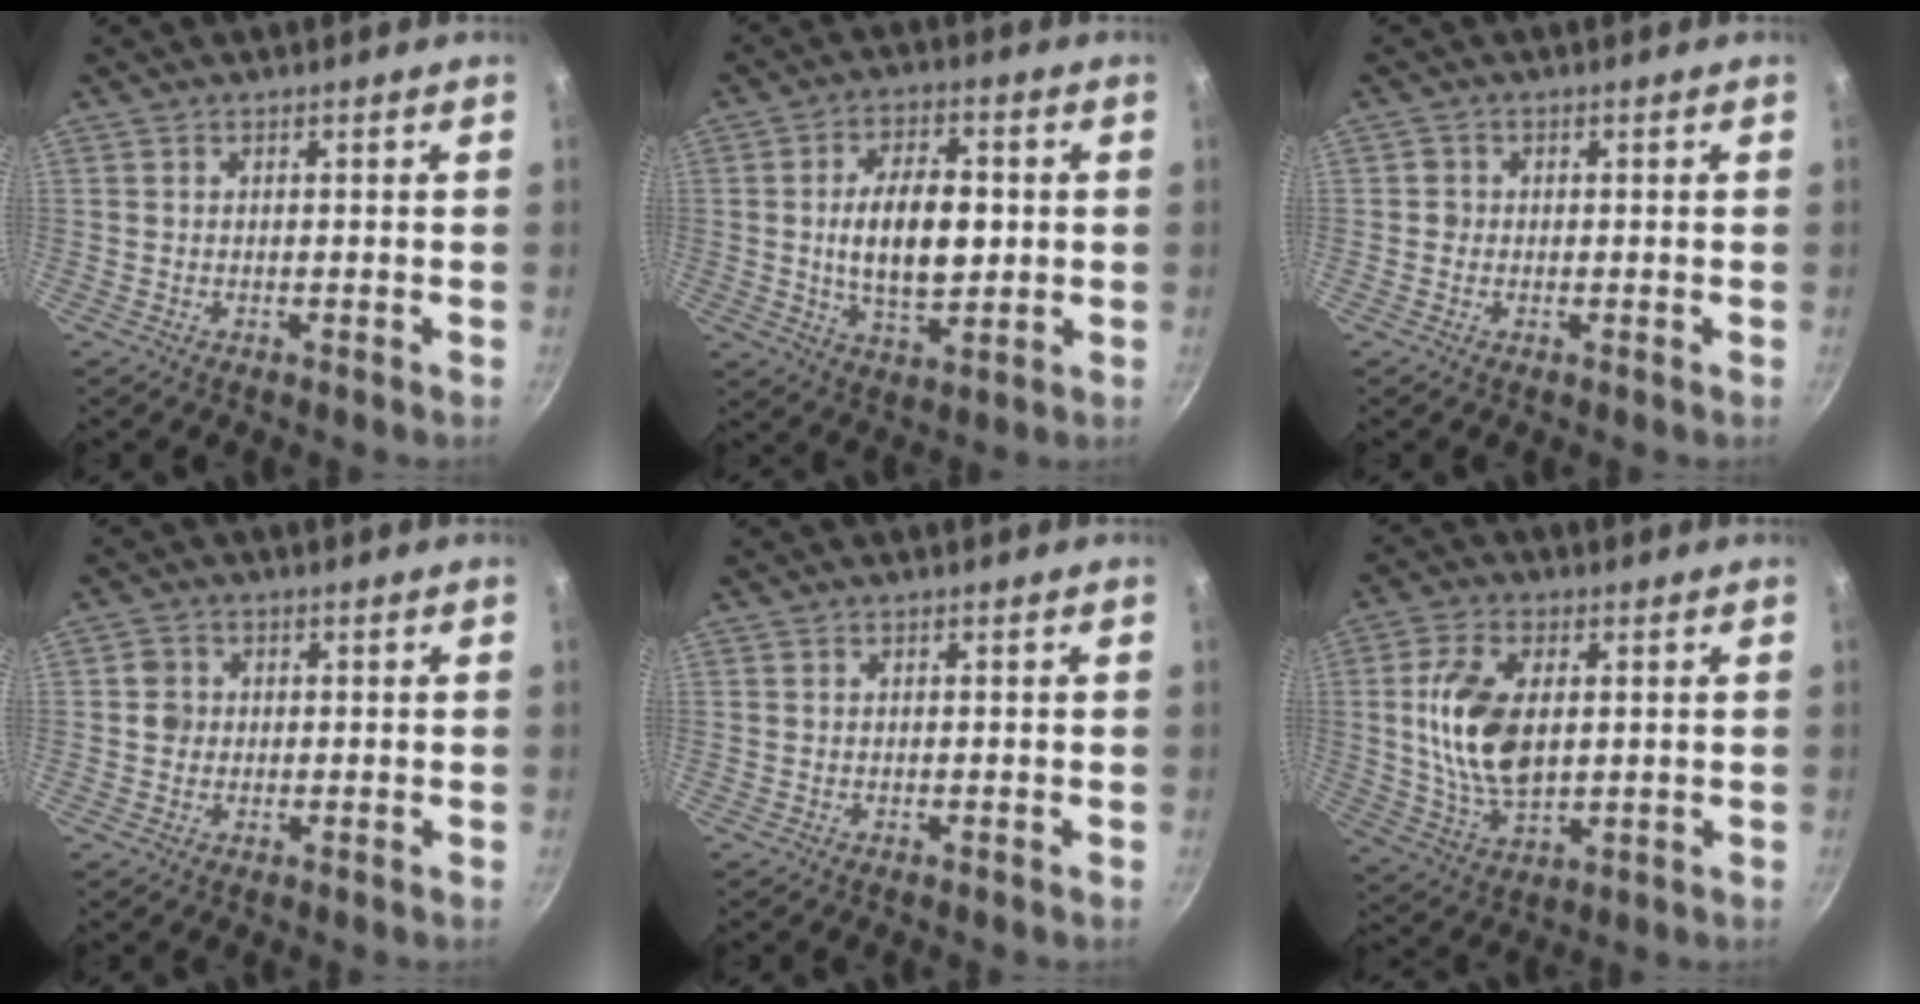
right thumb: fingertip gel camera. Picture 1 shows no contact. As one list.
[{"total": 12.9, "force": [0.6, 6.8, 11.0], "torque": [-0.167, -0.002, 0.014]}, {"total": 1.4, "force": [-0.1, 1.3, 0.3], "torque": [0.002, 0.004, -0.003]}, {"total": 3.0, "force": [0.2, 2.8, 1.1], "torque": [-0.006, 0.004, 0.001]}, {"total": 0.0}, {"total": 14.2, "force": [1.8, 7.9, 11.7], "torque": [-0.224, -0.006, 0.040]}]